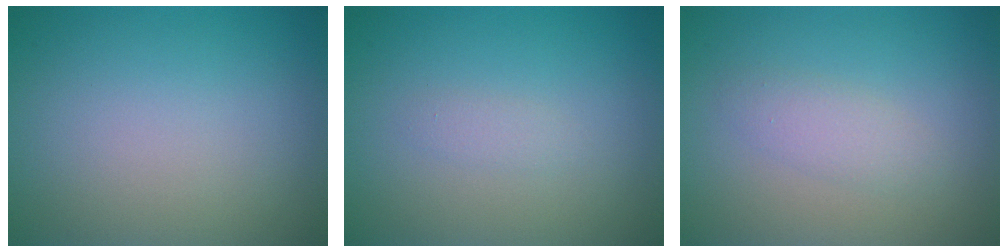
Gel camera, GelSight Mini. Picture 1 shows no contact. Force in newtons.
{"total": 0.8, "press": 0.8, "slide": 0.0}
{"total": 1.9, "press": 1.9, "slide": 0.1}